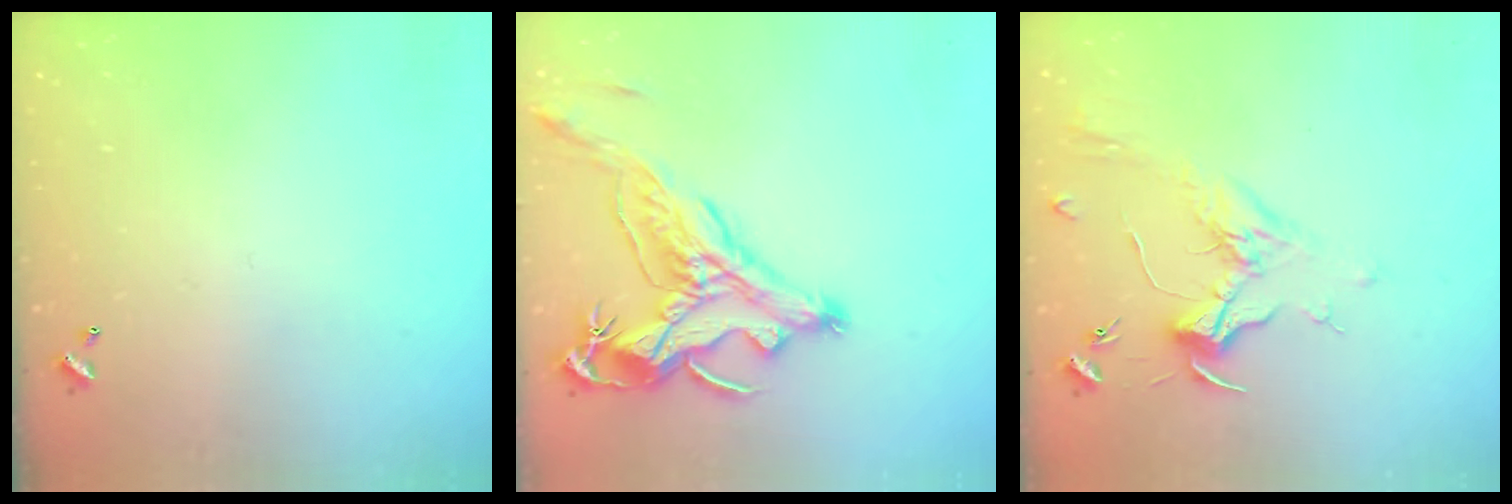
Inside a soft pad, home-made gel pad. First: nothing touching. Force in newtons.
{"total": 2.9, "press": 2.5, "slide": 1.3}
{"total": 1.8, "press": 1.7, "slide": 0.7}